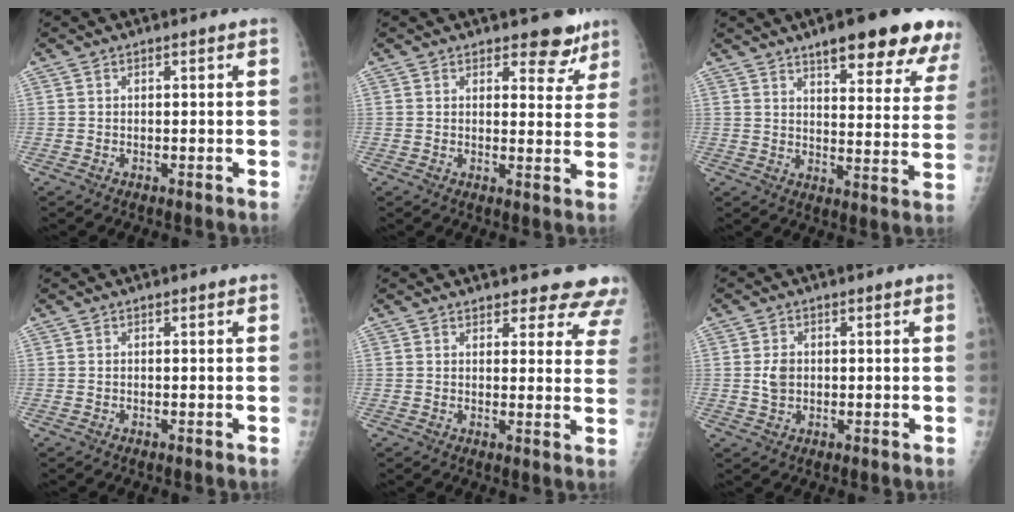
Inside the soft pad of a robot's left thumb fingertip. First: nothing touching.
{"total": 5.5, "force": [4.3, 2.8, 2.1], "torque": [0.007, -0.028, 0.050]}
{"total": 19.3, "force": [13.0, 4.9, 13.3], "torque": [-0.140, -0.051, 0.166]}
{"total": 0.0}
{"total": 11.2, "force": [10.3, 3.8, 2.2], "torque": [0.032, -0.058, 0.091]}
{"total": 3.3, "force": [0.1, 2.5, 2.1], "torque": [-0.033, 0.001, 0.004]}